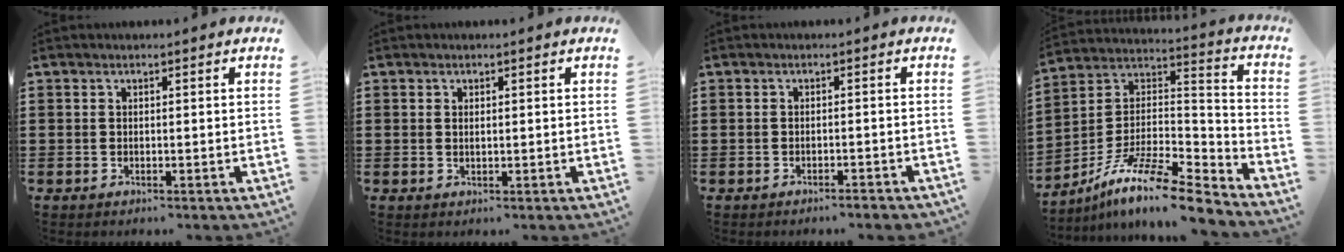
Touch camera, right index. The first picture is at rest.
{"total": 0.7, "force": [0.1, 0.2, 0.6], "torque": [-0.013, 0.000, 0.002]}
{"total": 1.4, "force": [-1.3, -0.1, 0.5], "torque": [-0.010, -0.001, -0.025]}
{"total": 11.8, "force": [-9.0, 2.7, 7.1], "torque": [-0.134, 0.014, -0.175]}